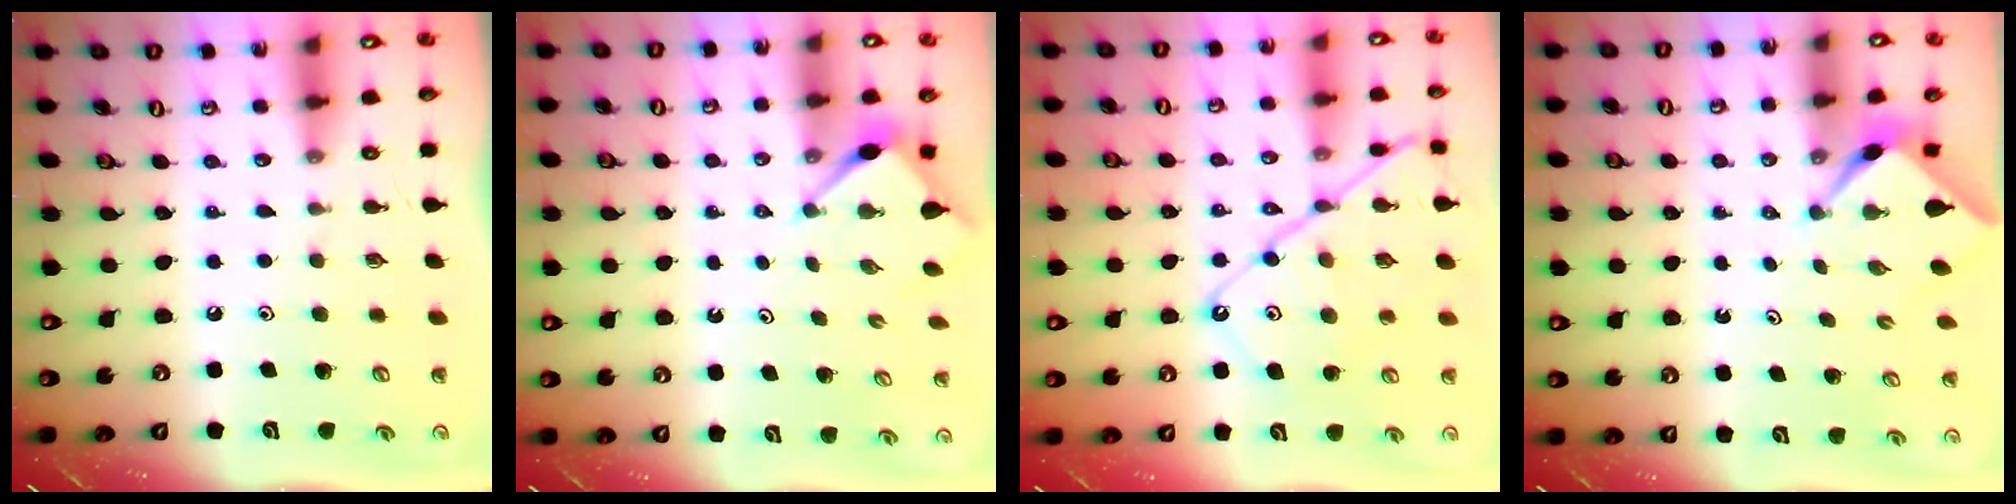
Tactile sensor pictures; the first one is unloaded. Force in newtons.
{"total": 3.2, "press": 3.2, "slide": 0.3}
{"total": 13.5, "press": 13.4, "slide": 1.4}
{"total": 2.2, "press": 2.2, "slide": 0.2}